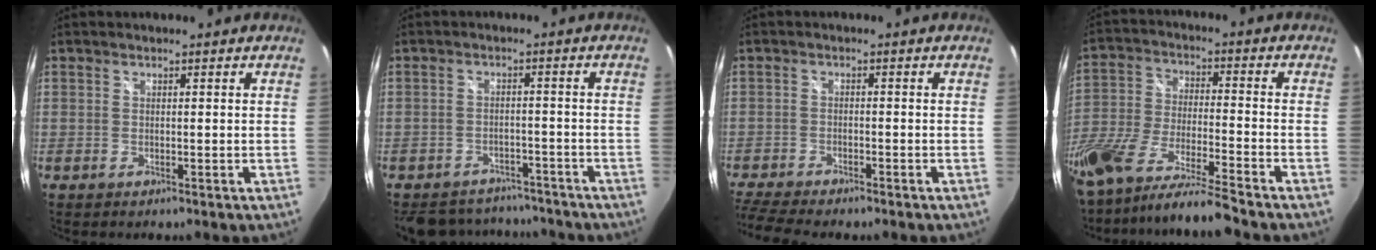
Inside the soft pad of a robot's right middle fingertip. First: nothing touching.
{"total": 14.3, "force": [-12.1, 6.2, 4.2], "torque": [-0.103, 0.026, -0.159]}
{"total": 8.2, "force": [-7.3, 1.2, 3.6], "torque": [-0.101, -0.023, -0.127]}
{"total": 16.3, "force": [-13.6, 0.7, 9.0], "torque": [-0.185, -0.036, -0.253]}